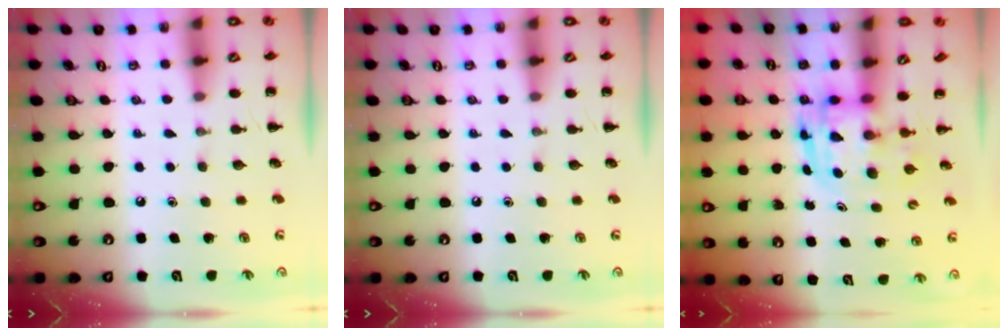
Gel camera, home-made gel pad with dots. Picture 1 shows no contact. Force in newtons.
{"total": 0.0}
{"total": 3.3, "press": 3.2, "slide": 0.6}